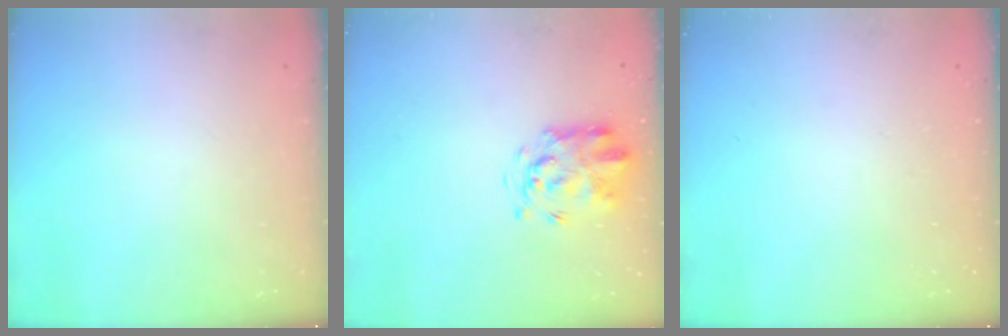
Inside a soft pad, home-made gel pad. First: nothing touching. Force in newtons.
{"total": 3.5, "press": 3.4, "slide": 0.9}
{"total": 0.0}